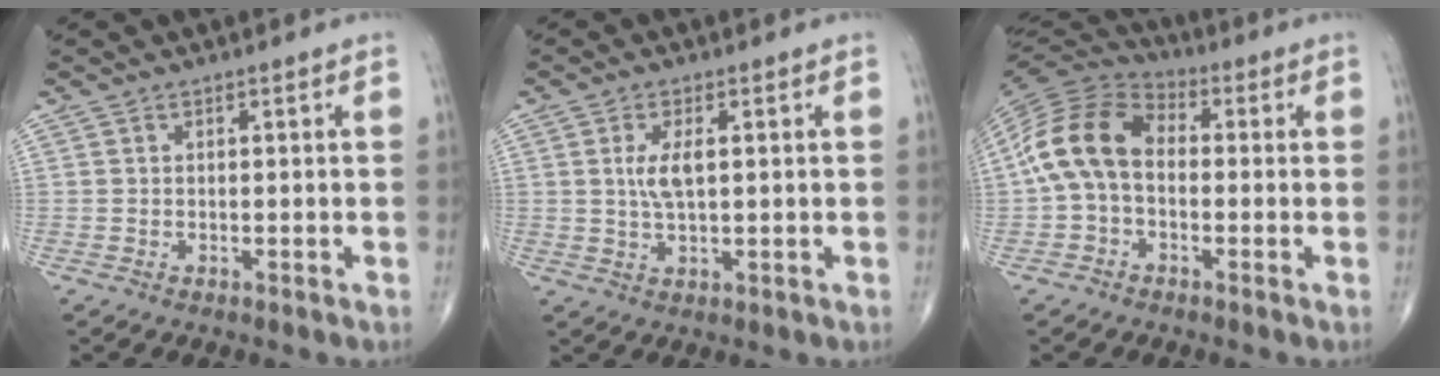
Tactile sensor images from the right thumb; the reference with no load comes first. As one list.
[{"total": 4.6, "force": [0.9, 1.9, 4.1], "torque": [-0.083, -0.003, 0.019]}, {"total": 12.9, "force": [-0.5, 8.9, 9.4], "torque": [-0.178, 0.034, -0.025]}]